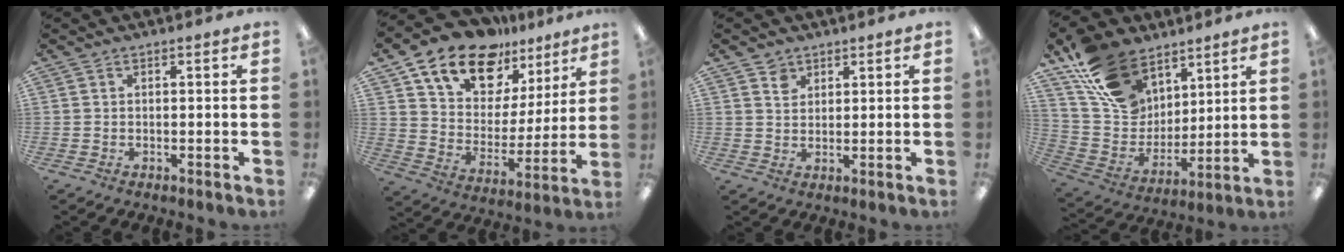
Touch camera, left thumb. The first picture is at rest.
{"total": 17.0, "force": [12.5, 9.6, 6.6], "torque": [-0.130, -0.079, 0.228]}
{"total": 3.0, "force": [2.1, 2.1, 0.4], "torque": [0.003, -0.007, 0.038]}
{"total": 18.7, "force": [12.1, 11.8, 7.9], "torque": [-0.163, -0.059, 0.235]}